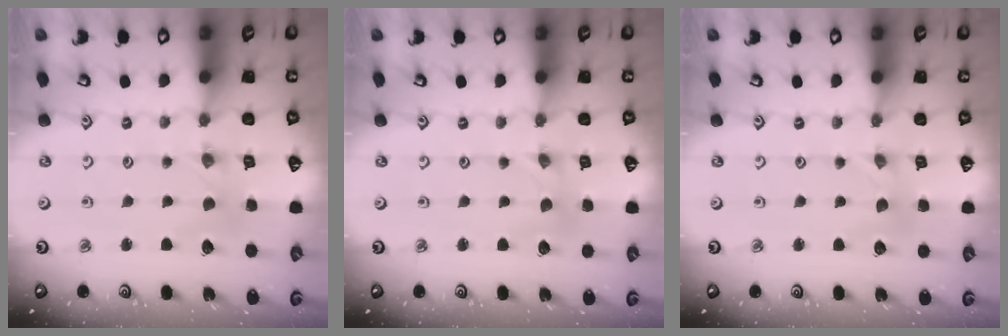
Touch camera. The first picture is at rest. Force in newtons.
{"total": 0.0}
{"total": 0.0}